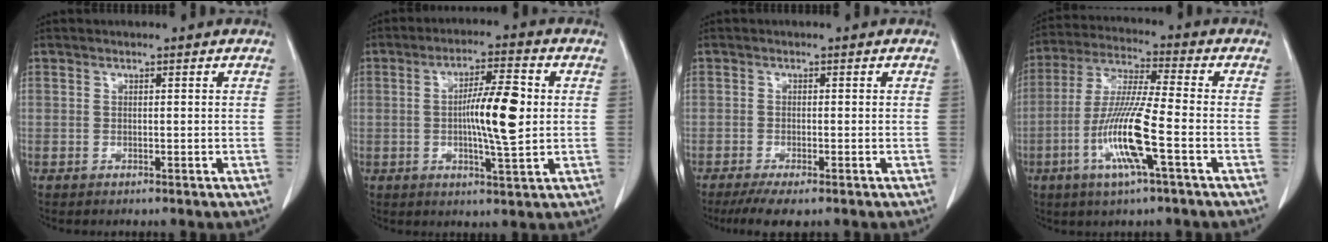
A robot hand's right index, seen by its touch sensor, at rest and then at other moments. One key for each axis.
{"total": 9.5, "fx": 0.3, "fy": 1.2, "fz": 9.4, "tx": -0.158, "ty": 0.005, "tz": 0.003}
{"total": 4.6, "fx": -3.3, "fy": 0.7, "fz": 3.1, "tx": -0.053, "ty": -0.012, "tz": -0.052}
{"total": 12.4, "fx": -4.1, "fy": 0.2, "fz": 11.7, "tx": -0.238, "ty": -0.009, "tz": -0.083}